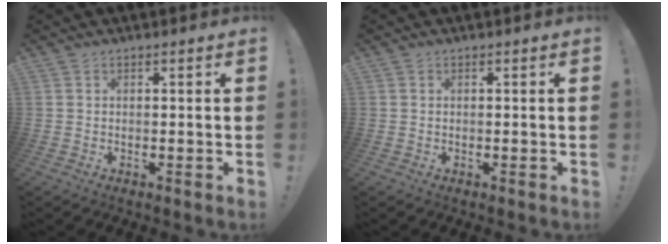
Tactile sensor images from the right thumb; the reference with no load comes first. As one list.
[{"total": 0.0}]